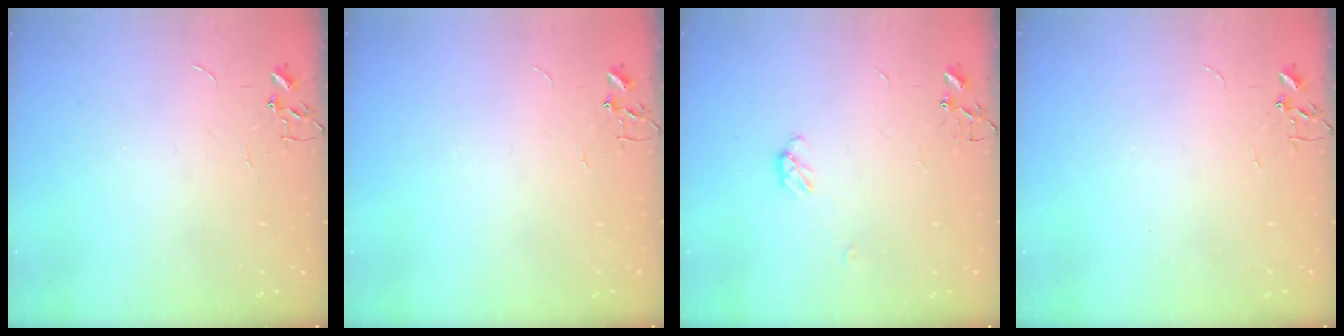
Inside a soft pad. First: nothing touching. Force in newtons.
{"total": 0.0}
{"total": 4.0, "press": 4.0, "slide": 0.4}
{"total": 0.0}